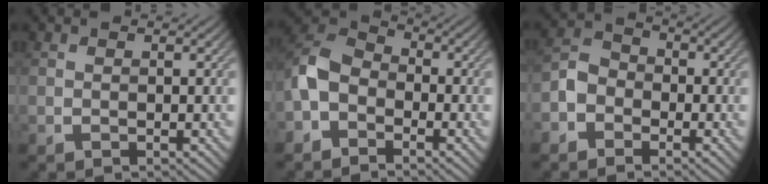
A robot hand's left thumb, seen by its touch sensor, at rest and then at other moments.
{"total": 6.4, "force": [-2.9, 4.3, 3.6], "torque": [-0.079, 0.008, -0.077]}
{"total": 3.9, "force": [-2.2, 2.9, 1.3], "torque": [-0.030, 0.006, -0.054]}